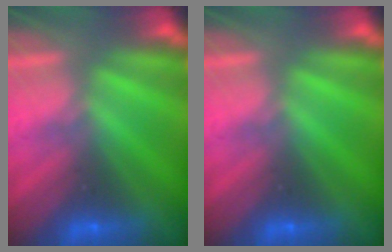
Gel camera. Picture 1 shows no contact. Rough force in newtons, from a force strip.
{"total": 0.0}